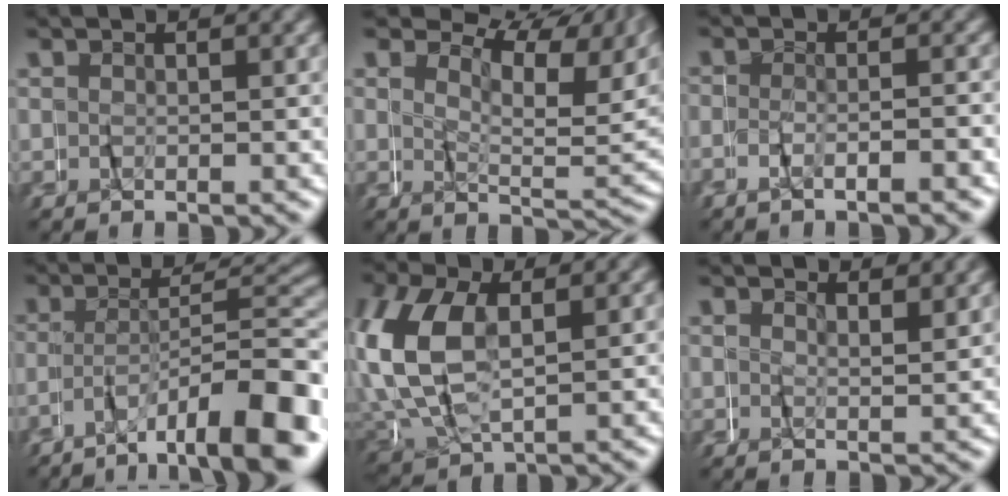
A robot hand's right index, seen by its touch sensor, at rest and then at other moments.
{"total": 5.6, "force": [2.7, 1.3, 4.7], "torque": [-0.050, 0.015, 0.035]}
{"total": 1.9, "force": [-1.6, -0.2, 0.9], "torque": [-0.014, 0.007, -0.036]}
{"total": 9.4, "force": [-5.3, 2.1, 7.4], "torque": [-0.097, 0.008, -0.086]}
{"total": 7.7, "force": [0.6, 5.7, 5.1], "torque": [-0.147, -0.009, 0.017]}
{"total": 1.7, "force": [1.5, -0.9, -0.2], "torque": [-0.003, 0.000, 0.023]}